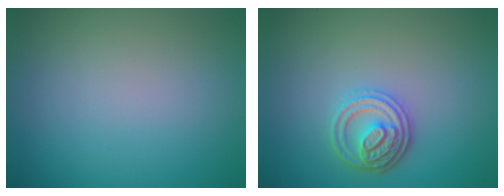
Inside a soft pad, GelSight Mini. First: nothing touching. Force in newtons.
{"total": 3.2, "press": 3.0, "slide": 1.3}